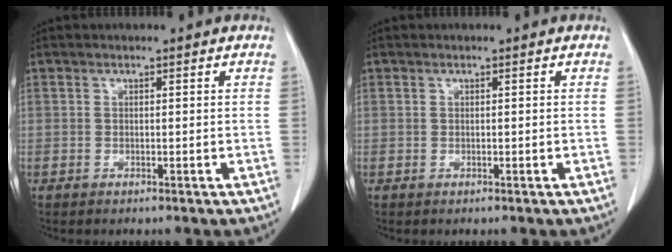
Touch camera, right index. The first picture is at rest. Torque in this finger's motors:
{"motor_torque": [0.00, 0.00, 0.00, 0.00]}